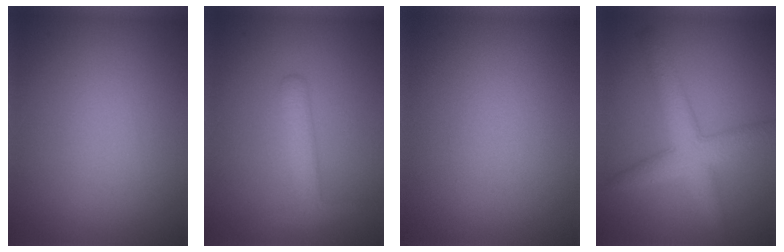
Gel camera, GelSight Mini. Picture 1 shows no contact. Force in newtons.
{"total": 2.7, "press": 2.7, "slide": 0.1}
{"total": 0.0}
{"total": 4.4, "press": 4.4, "slide": 0.1}